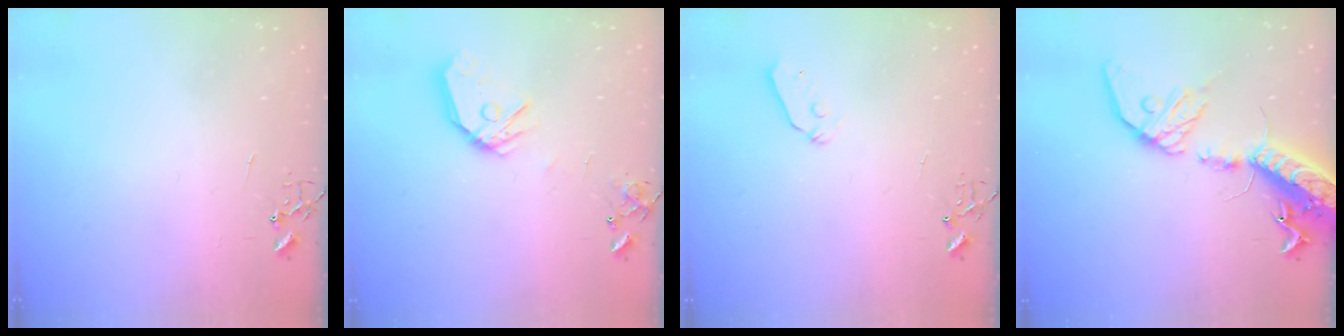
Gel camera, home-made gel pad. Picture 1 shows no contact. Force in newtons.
{"total": 12.5, "press": 12.4, "slide": 0.9}
{"total": 5.3, "press": 5.2, "slide": 0.6}
{"total": 20.9, "press": 20.4, "slide": 4.4}